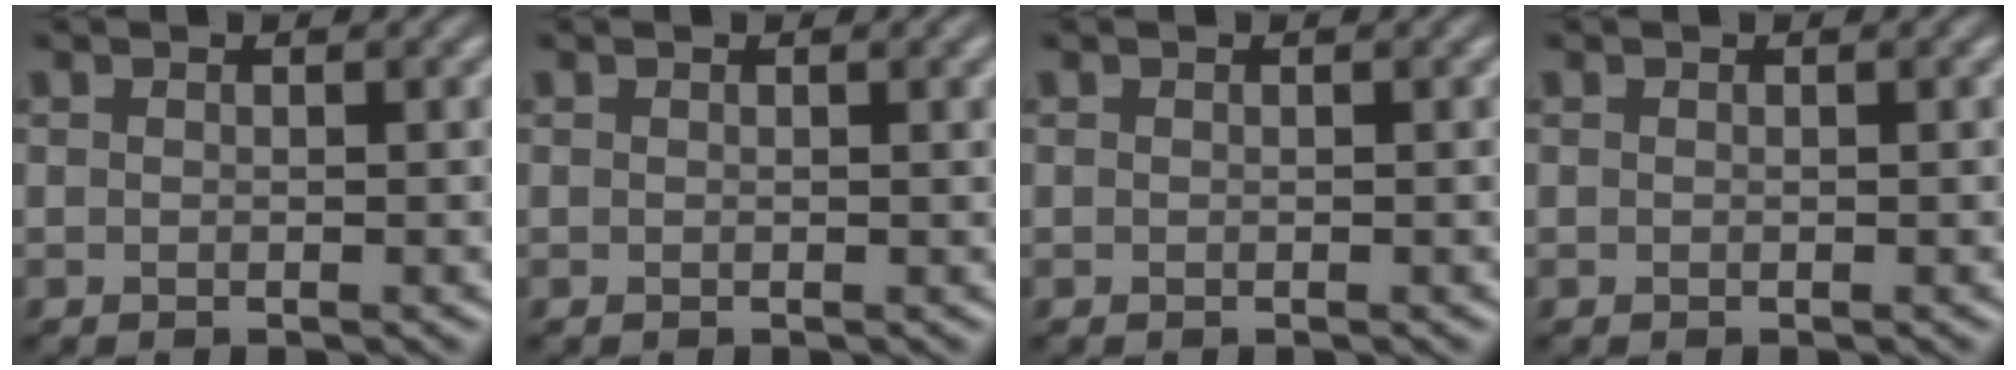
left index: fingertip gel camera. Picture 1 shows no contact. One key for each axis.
{"total": 0.9, "fx": 0.5, "fy": 0.2, "fz": 0.8, "tx": -0.007, "ty": 0.006, "tz": 0.007}
{"total": 0.0}
{"total": 0.0}